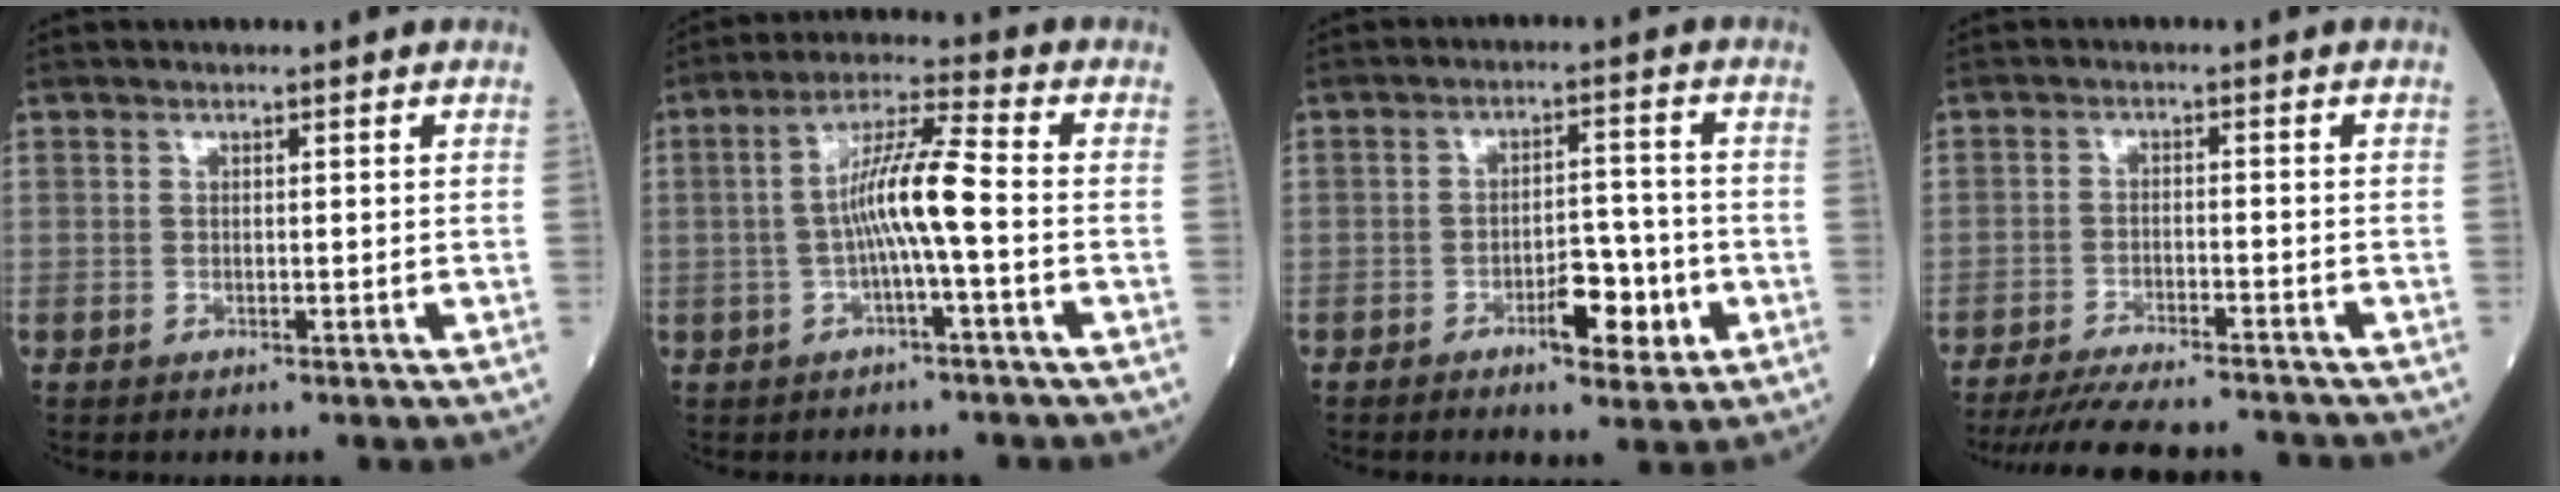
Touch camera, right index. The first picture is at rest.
{"total": 8.0, "force": [-1.1, 0.0, 7.9], "torque": [-0.150, 0.016, -0.021]}
{"total": 6.3, "force": [-2.7, 2.4, 5.2], "torque": [-0.078, 0.004, -0.035]}
{"total": 13.4, "force": [-12.4, 0.8, 5.0], "torque": [-0.081, -0.019, -0.178]}